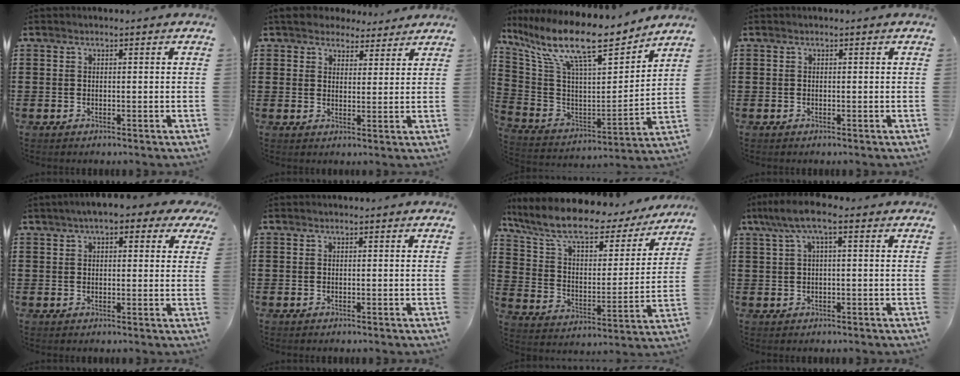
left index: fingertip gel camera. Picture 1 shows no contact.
{"total": 4.5, "force": [4.0, 2.0, 0.9], "torque": [-0.034, -0.001, 0.075]}
{"total": 14.1, "force": [10.8, 2.6, 8.7], "torque": [-0.208, -0.072, 0.180]}
{"total": 0.0}
{"total": 4.5, "force": [3.0, 1.4, 3.0], "torque": [-0.060, 0.001, 0.050]}
{"total": 0.0}
{"total": 9.8, "force": [8.2, 2.5, 4.7], "torque": [-0.118, -0.050, 0.138]}
{"total": 4.6, "force": [1.0, 0.9, 4.4], "torque": [-0.099, 0.001, 0.012]}